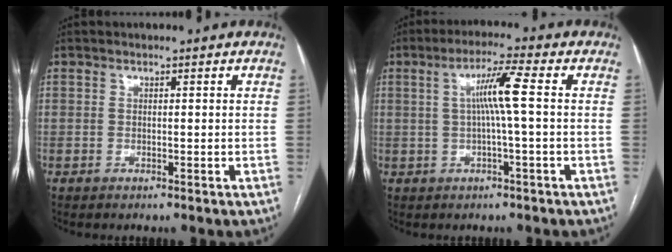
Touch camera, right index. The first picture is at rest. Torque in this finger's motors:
{"motor_torque": [0.35, 0.12, 0.34, 0.11]}